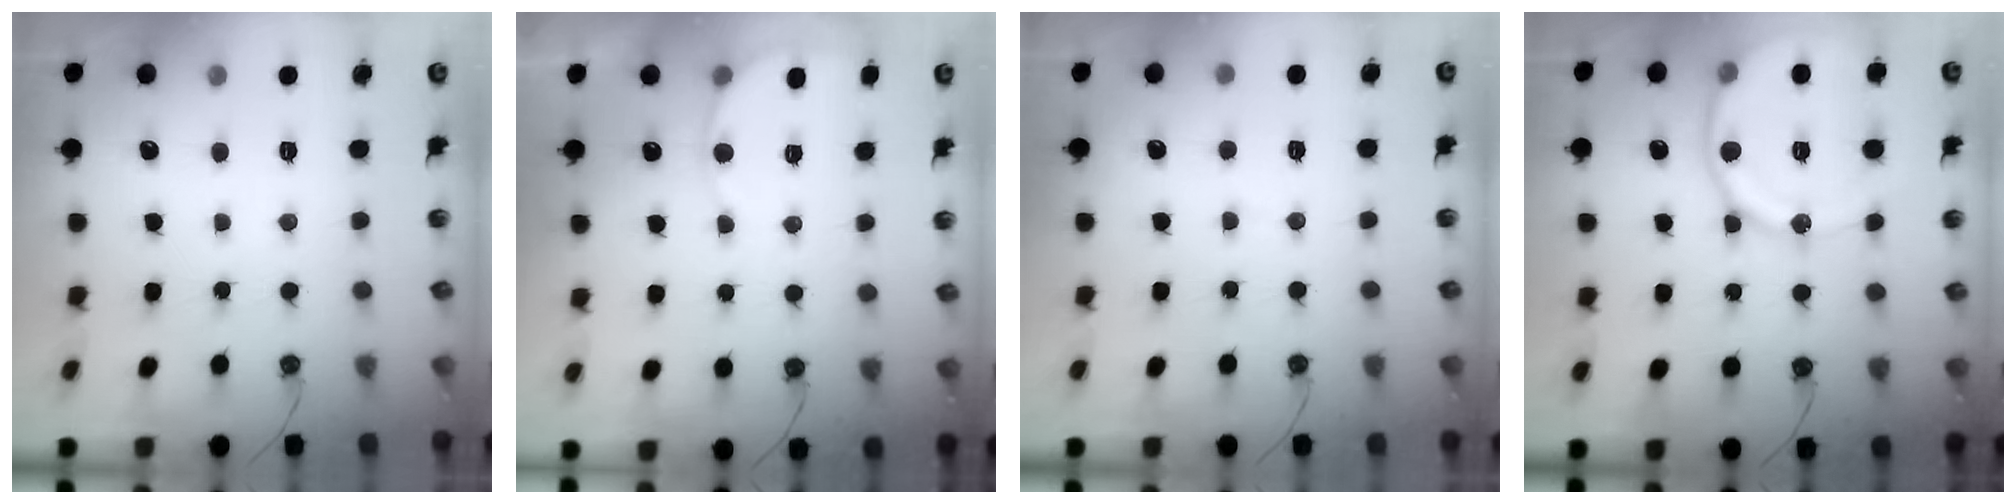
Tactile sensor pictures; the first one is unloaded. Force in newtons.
{"total": 5.5, "press": 5.4, "slide": 0.7}
{"total": 2.6, "press": 2.6, "slide": 0.2}
{"total": 15.6, "press": 15.5, "slide": 1.8}